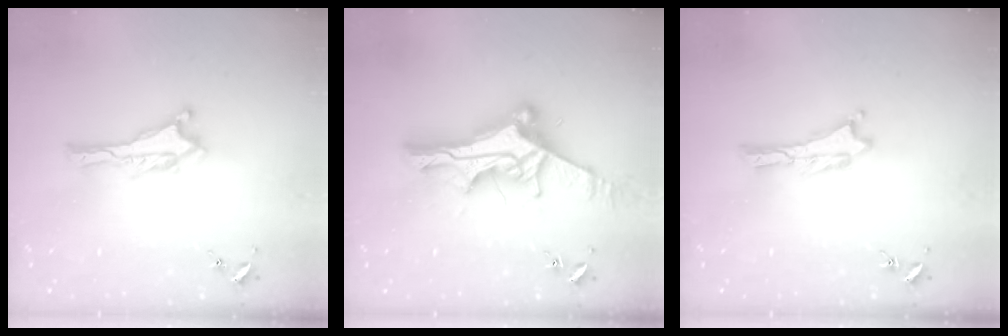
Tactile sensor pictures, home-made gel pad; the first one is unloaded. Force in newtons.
{"total": 12.6, "press": 12.6, "slide": 1.0}
{"total": 0.0}